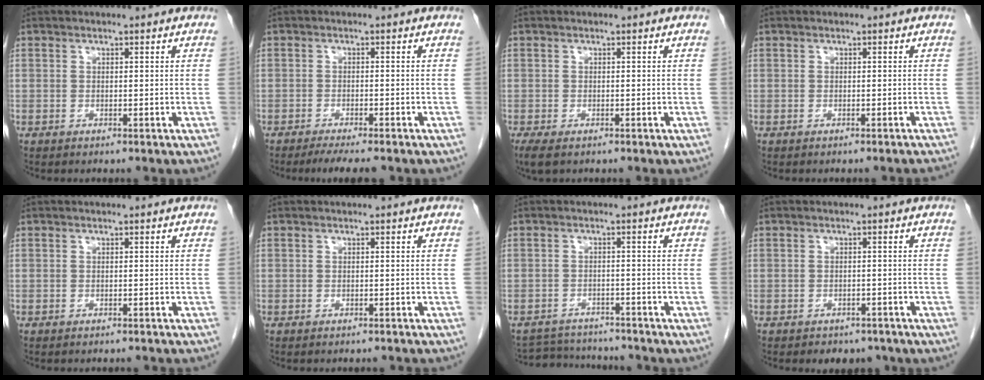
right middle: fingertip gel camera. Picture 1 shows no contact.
{"total": 5.3, "force": [-4.3, 0.3, 3.0], "torque": [-0.040, -0.010, -0.064]}
{"total": 3.4, "force": [-2.3, 1.4, 2.1], "torque": [-0.042, -0.011, -0.033]}
{"total": 1.6, "force": [-1.5, -0.1, 0.5], "torque": [-0.009, 0.000, -0.019]}
{"total": 4.6, "force": [-4.3, 0.9, 1.4], "torque": [-0.019, -0.009, -0.047]}
{"total": 4.9, "force": [-4.6, 1.0, 1.4], "torque": [-0.018, -0.009, -0.049]}
{"total": 7.4, "force": [-7.3, 1.2, 0.6], "torque": [-0.009, 0.010, -0.106]}
{"total": 4.4, "force": [-3.7, 2.2, 0.8], "torque": [-0.005, 0.006, -0.046]}